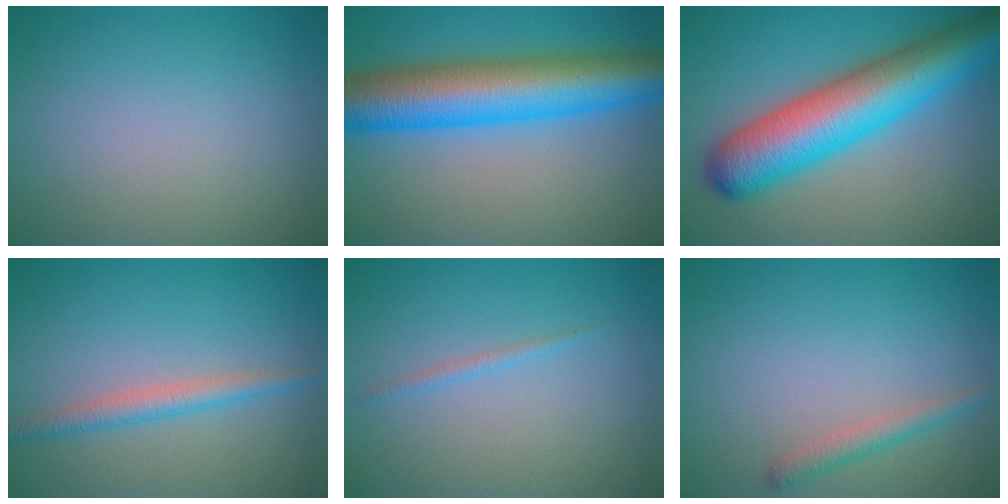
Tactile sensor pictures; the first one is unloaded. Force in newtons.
{"total": 11.6, "press": 11.6, "slide": 0.1}
{"total": 11.1, "press": 11.1, "slide": 0.3}
{"total": 2.3, "press": 2.3, "slide": 0.1}
{"total": 0.8, "press": 0.8, "slide": 0.1}
{"total": 1.7, "press": 1.7, "slide": 0.1}